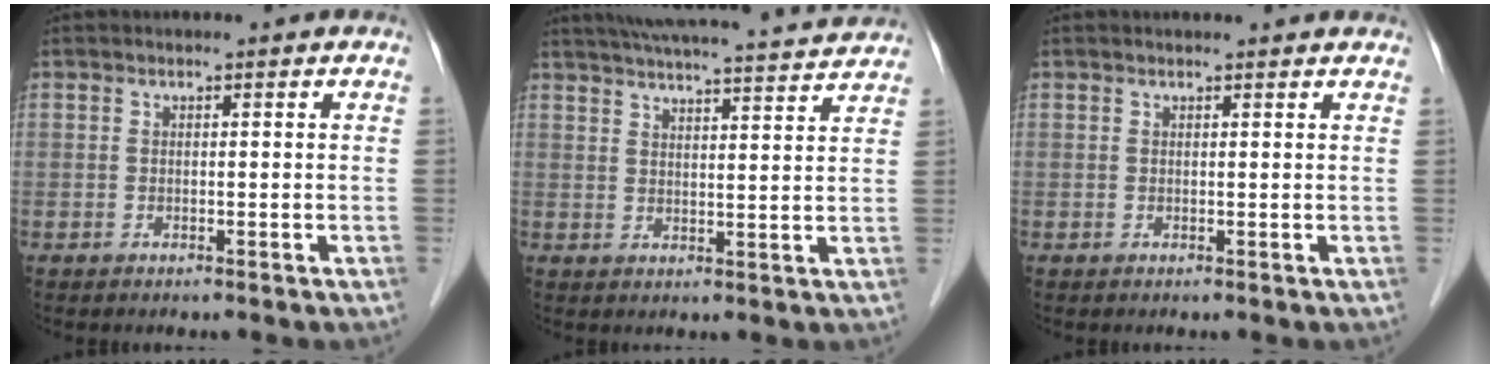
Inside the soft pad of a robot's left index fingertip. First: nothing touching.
{"total": 19.3, "force": [18.0, 1.1, 7.0], "torque": [-0.114, 0.015, 0.238]}
{"total": 3.4, "force": [3.3, 0.5, 0.9], "torque": [-0.014, 0.017, 0.032]}